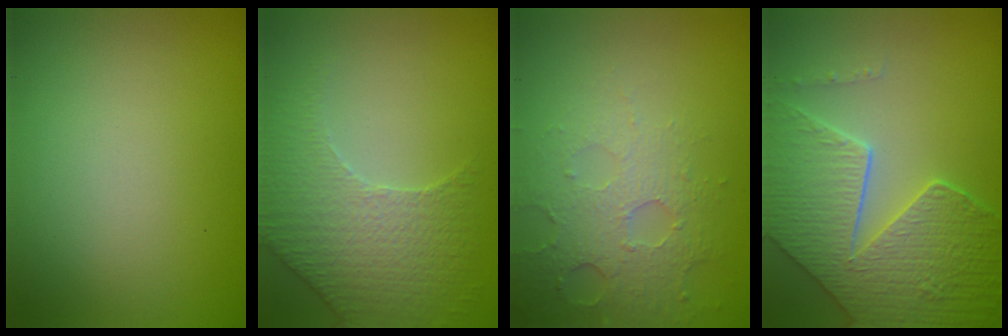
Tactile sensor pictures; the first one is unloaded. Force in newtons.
{"total": 3.1, "press": 3.0, "slide": 1.0}
{"total": 4.9, "press": 3.3, "slide": 3.6}
{"total": 8.4, "press": 6.1, "slide": 5.8}